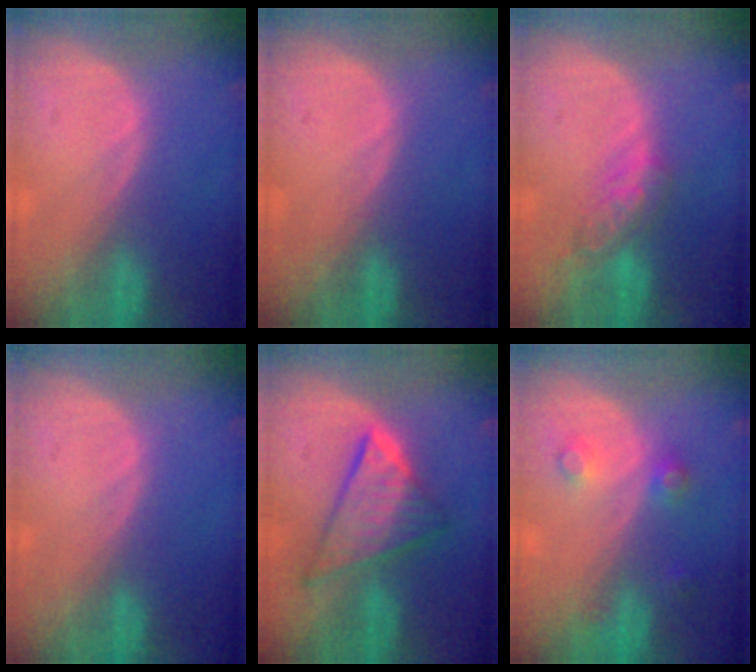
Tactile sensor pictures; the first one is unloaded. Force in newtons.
{"total": 0.0}
{"total": 5.5, "press": 5.0, "slide": 2.4}
{"total": 0.0}
{"total": 8.6, "press": 8.6, "slide": 0.5}
{"total": 3.6, "press": 3.3, "slide": 1.5}